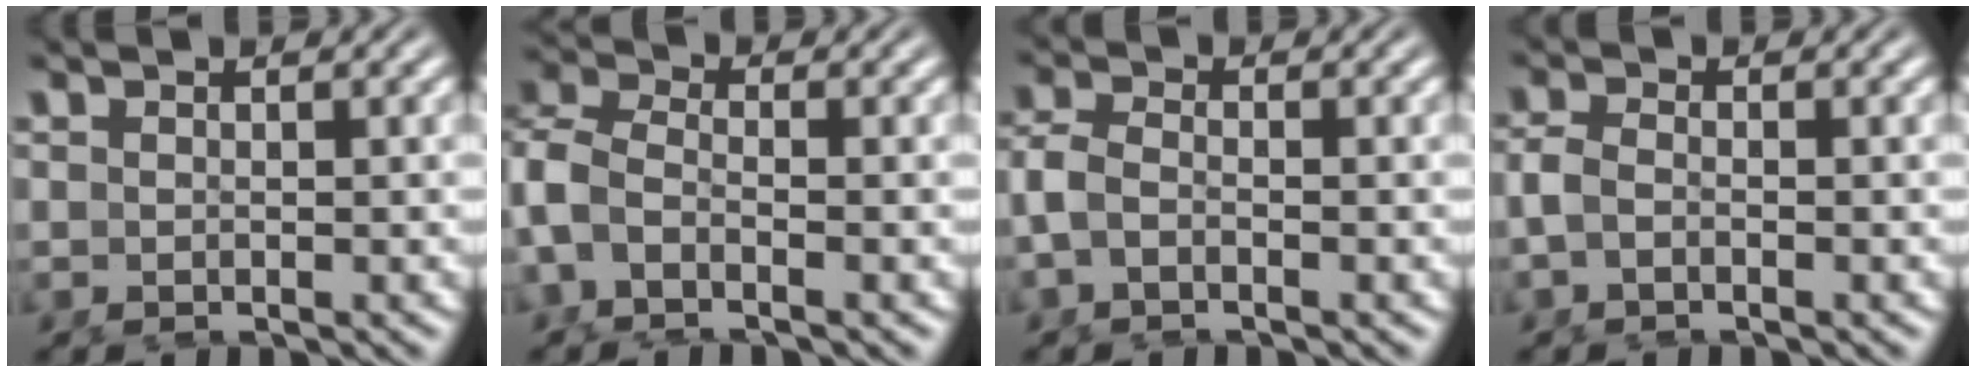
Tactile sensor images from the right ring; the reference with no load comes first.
{"total": 6.4, "force": [-1.3, 5.0, 3.8], "torque": [-0.105, -0.021, -0.024]}
{"total": 2.6, "force": [-1.0, 1.7, 1.8], "torque": [-0.051, -0.008, -0.017]}
{"total": 1.7, "force": [-0.8, 0.7, 1.3], "torque": [-0.037, -0.008, -0.012]}